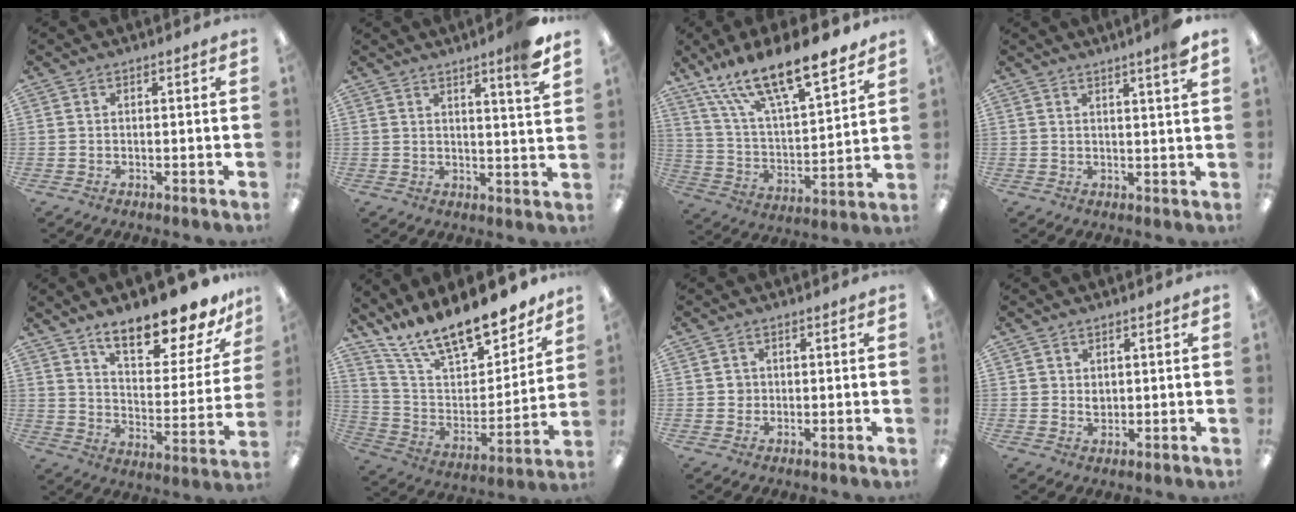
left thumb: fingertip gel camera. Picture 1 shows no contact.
{"total": 6.5, "force": [4.8, -0.2, 4.3], "torque": [-0.064, -0.029, 0.075]}
{"total": 19.3, "force": [15.6, 5.3, 10.2], "torque": [-0.186, -0.099, 0.270]}
{"total": 3.9, "force": [2.9, -0.6, 2.5], "torque": [-0.038, -0.018, 0.045]}
{"total": 17.6, "force": [14.4, 4.8, 8.9], "torque": [-0.136, -0.099, 0.242]}
{"total": 18.3, "force": [15.7, 5.0, 7.9], "torque": [-0.154, -0.112, 0.275]}
{"total": 1.9, "force": [0.2, 1.8, 0.3], "torque": [0.000, 0.005, -0.002]}
{"total": 2.0, "force": [0.9, 1.7, 0.5], "torque": [-0.005, 0.000, 0.015]}